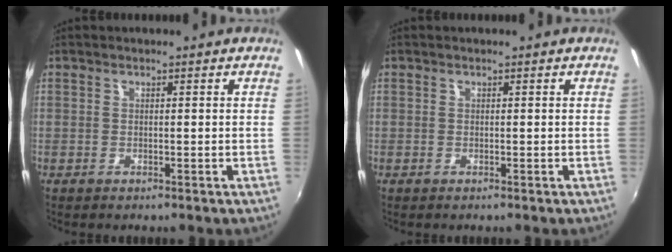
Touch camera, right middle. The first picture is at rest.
{"total": 0.0}